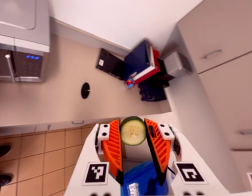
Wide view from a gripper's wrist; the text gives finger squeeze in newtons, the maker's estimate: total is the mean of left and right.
{"total": 8.0, "left": 7.7, "right": 8.3}